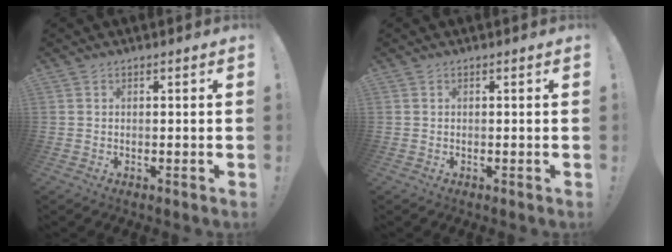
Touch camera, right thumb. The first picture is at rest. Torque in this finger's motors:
{"motor_torque": [-0.05, 0.14, 0.10, 0.00, -0.08]}